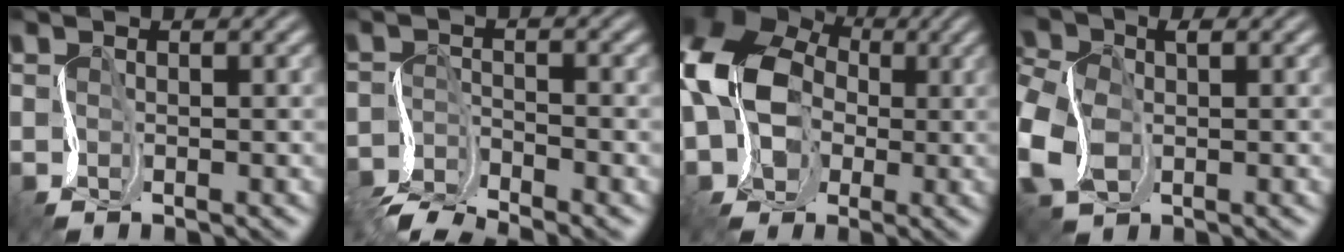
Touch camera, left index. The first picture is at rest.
{"total": 5.0, "force": [-4.3, 1.2, 2.2], "torque": [-0.043, -0.008, -0.083]}
{"total": 12.9, "force": [0.9, 10.8, 6.9], "torque": [-0.136, 0.005, -0.015]}
{"total": 8.2, "force": [-0.3, 6.0, 5.6], "torque": [-0.149, -0.010, 0.001]}